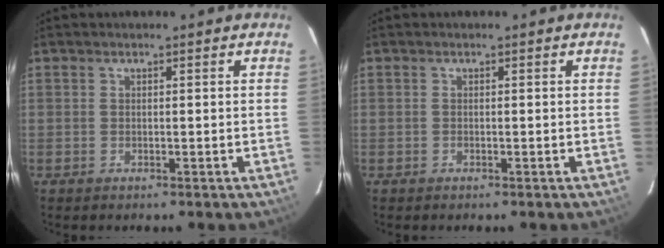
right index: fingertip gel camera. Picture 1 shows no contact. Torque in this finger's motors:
{"motor_torque": [0.09, 0.06, 0.01, -0.02]}